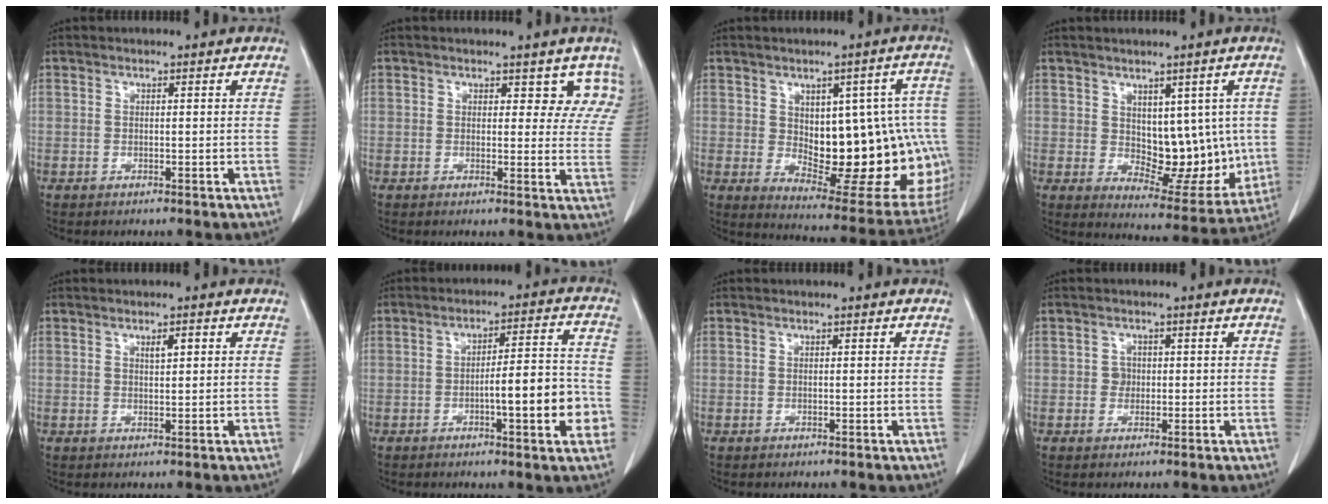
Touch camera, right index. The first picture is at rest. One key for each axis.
{"total": 5.6, "fx": 4.3, "fy": 3.1, "fz": 2.0, "tx": 0.007, "ty": -0.009, "tz": 0.031}
{"total": 22.0, "fx": -1.2, "fy": 8.9, "fz": 20.1, "tx": -0.180, "ty": 0.023, "tz": 0.020}
{"total": 11.4, "fx": 0.8, "fy": 6.5, "fz": 9.4, "tx": -0.105, "ty": -0.001, "tz": 0.036}
{"total": 1.7, "fx": 0.7, "fy": 0.5, "fz": 1.4, "tx": -0.024, "ty": -0.001, "tz": 0.012}
{"total": 10.3, "fx": -3.1, "fy": 1.7, "fz": 9.6, "tx": -0.131, "ty": 0.018, "tz": -0.040}
{"total": 0.0}
{"total": 1.6, "fx": 0.0, "fy": 1.5, "fz": 0.6, "tx": -0.007, "ty": 0.004, "tz": -0.001}